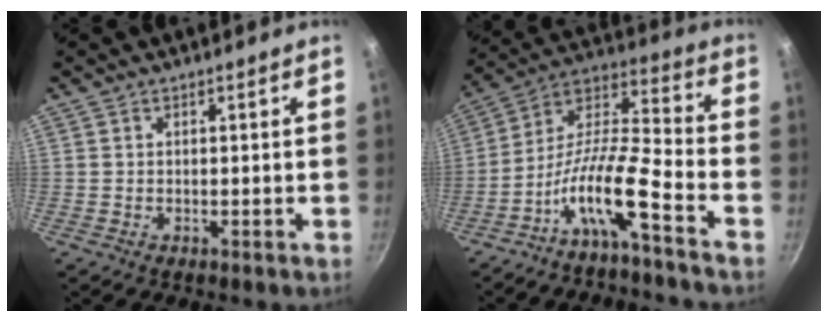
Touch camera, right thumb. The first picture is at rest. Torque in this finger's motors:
{"motor_torque": [1.18, -0.69, 1.54, -1.28, 0.16]}